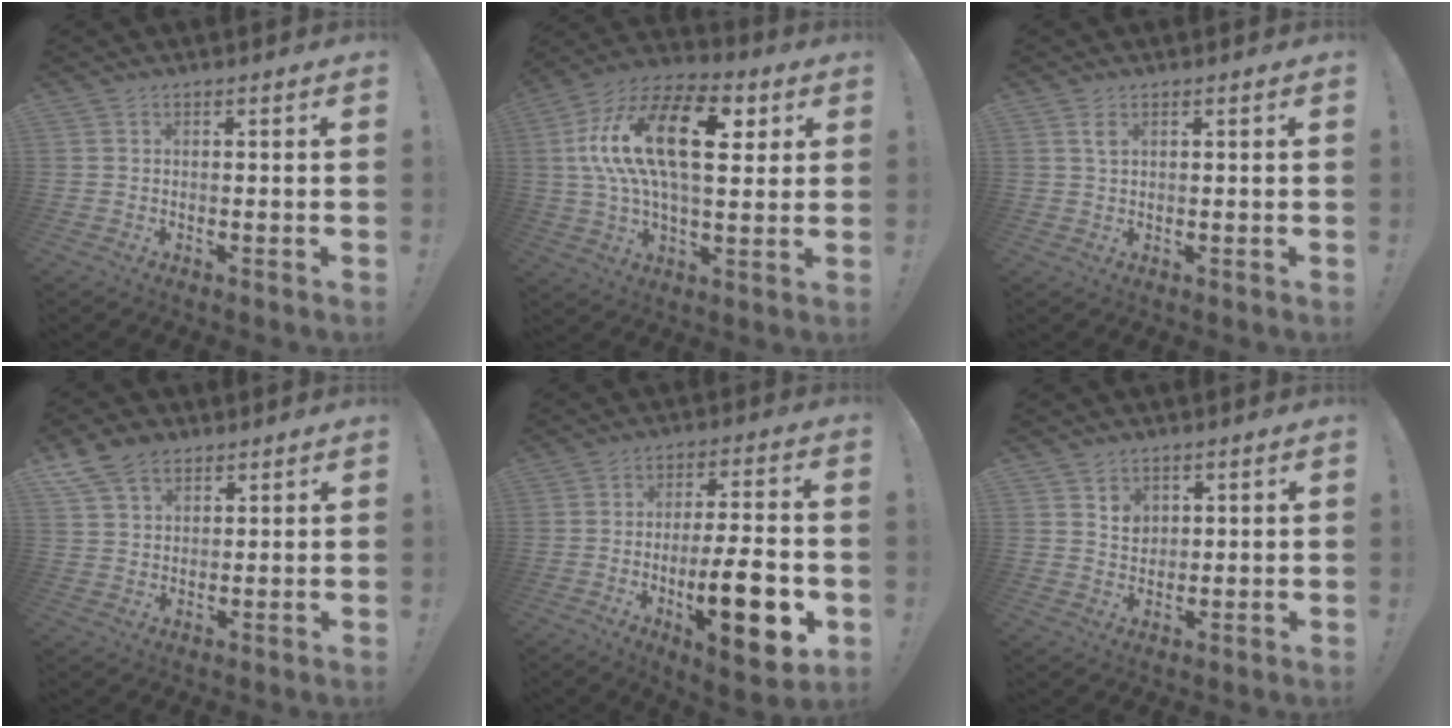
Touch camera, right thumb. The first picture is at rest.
{"total": 23.4, "force": [5.4, 11.7, 19.5], "torque": [-0.344, -0.008, 0.081]}
{"total": 2.2, "force": [1.0, 1.0, 1.7], "torque": [-0.031, 0.000, 0.015]}
{"total": 9.4, "force": [6.0, 6.1, 3.8], "torque": [-0.072, -0.021, 0.120]}
{"total": 20.9, "force": [-5.9, 6.9, 18.9], "torque": [-0.286, 0.017, -0.086]}
{"total": 4.5, "force": [2.7, 3.6, 1.0], "torque": [-0.003, -0.019, 0.045]}